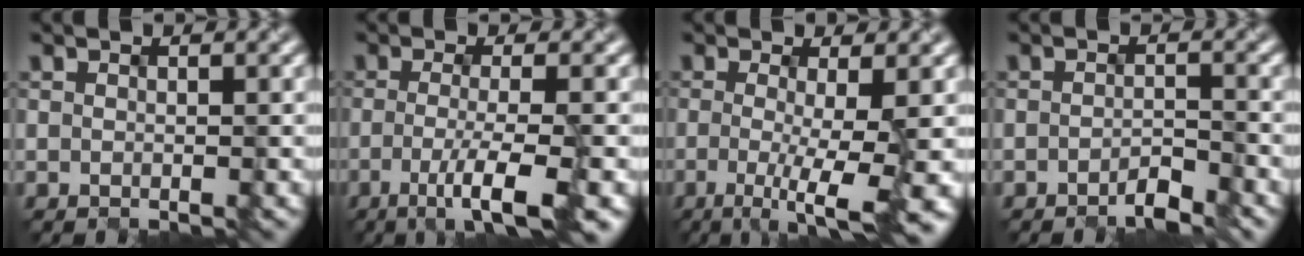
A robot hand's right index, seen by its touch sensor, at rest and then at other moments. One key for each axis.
{"total": 5.4, "fx": -1.8, "fy": 1.1, "fz": 4.9, "tx": -0.080, "ty": -0.013, "tz": -0.031}
{"total": 6.9, "fx": -1.3, "fy": 1.4, "fz": 6.7, "tx": -0.086, "ty": -0.011, "tz": -0.018}
{"total": 1.9, "fx": -1.7, "fy": 0.2, "fz": 0.8, "tx": -0.016, "ty": 0.002, "tz": -0.030}